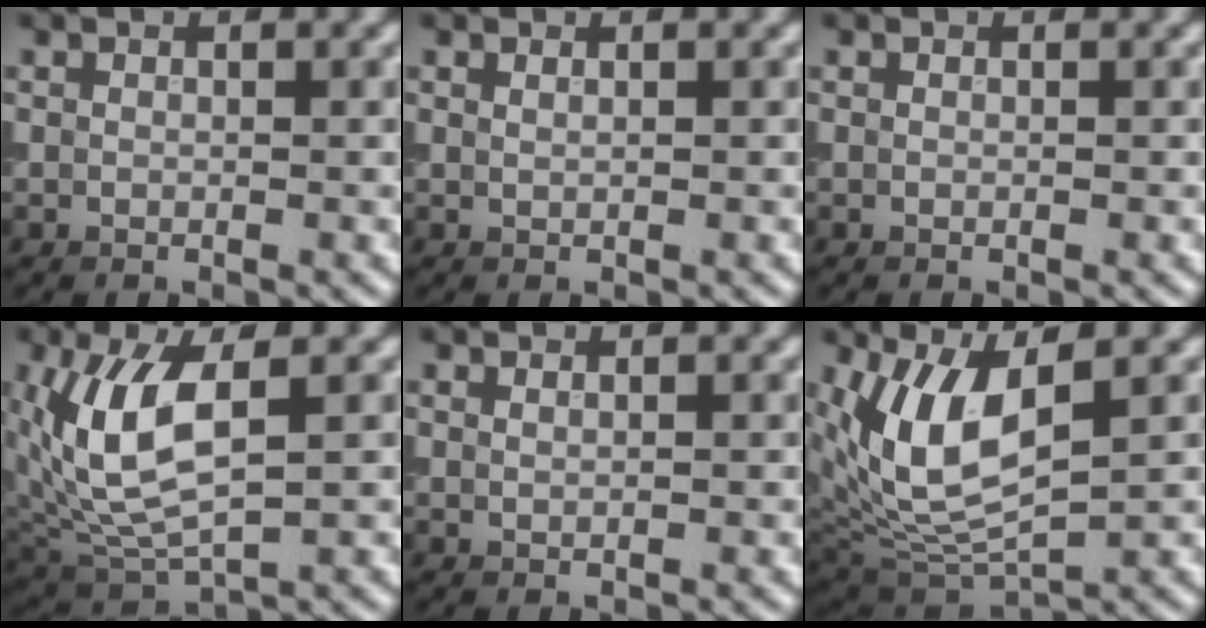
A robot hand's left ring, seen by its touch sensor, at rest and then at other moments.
{"total": 0.0}
{"total": 0.0}
{"total": 7.7, "force": [1.3, 3.8, 6.6], "torque": [-0.148, 0.001, 0.025]}
{"total": 0.0}
{"total": 7.7, "force": [2.0, 3.4, 6.6], "torque": [-0.143, -0.014, 0.041]}